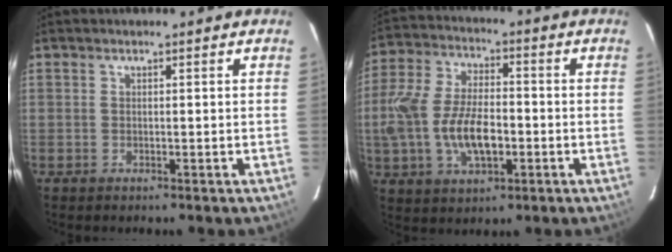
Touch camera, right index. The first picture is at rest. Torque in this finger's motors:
{"motor_torque": [0.44, -0.08, 0.55, 0.21]}